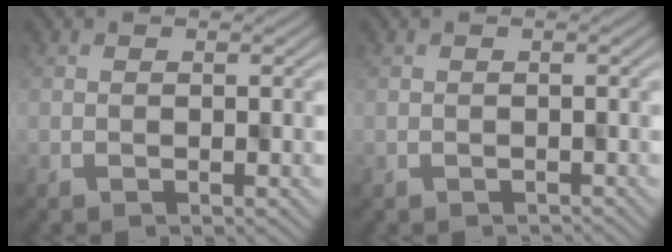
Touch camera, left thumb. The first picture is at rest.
{"total": 0.6, "force": [-0.6, 0.3, -0.1], "torque": [0.004, -0.001, -0.007]}